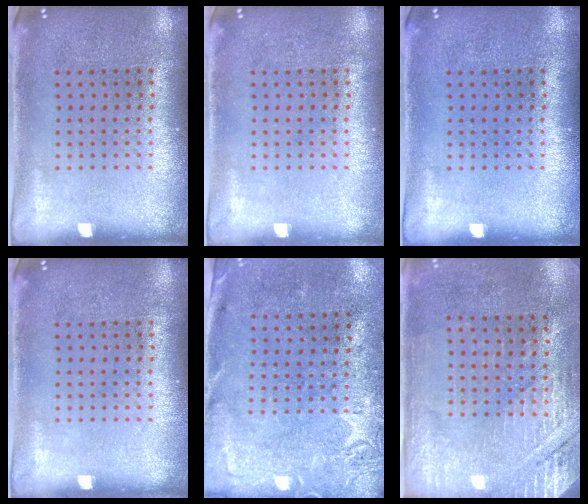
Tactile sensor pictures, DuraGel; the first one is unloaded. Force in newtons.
{"total": 0.0}
{"total": 0.0}
{"total": 0.0}
{"total": 2.8, "press": 2.2, "slide": 1.8}
{"total": 2.8, "press": 2.6, "slide": 0.9}